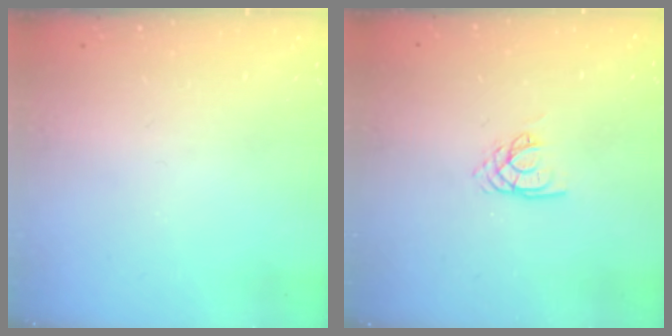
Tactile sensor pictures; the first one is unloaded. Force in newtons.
{"total": 3.1, "press": 3.1, "slide": 0.2}